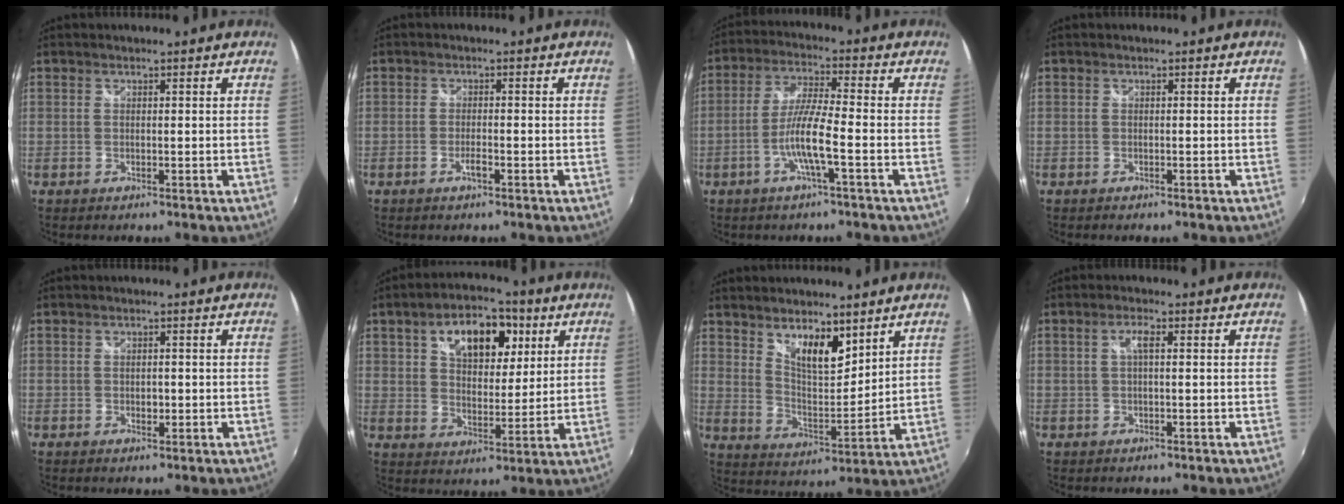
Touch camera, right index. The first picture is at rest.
{"total": 1.8, "force": [-1.1, 0.4, 1.4], "torque": [-0.032, 0.000, -0.022]}
{"total": 7.7, "force": [-3.0, -0.1, 7.1], "torque": [-0.147, 0.001, -0.058]}
{"total": 0.9, "force": [-0.7, 0.4, 0.3], "torque": [-0.010, -0.003, -0.012]}
{"total": 1.5, "force": [-0.3, 1.0, 1.0], "torque": [-0.016, 0.001, -0.005]}
{"total": 14.4, "force": [6.1, 8.3, 10.0], "torque": [-0.165, 0.028, 0.098]}
{"total": 9.2, "force": [6.3, 3.5, 5.8], "torque": [-0.093, -0.001, 0.114]}
{"total": 2.3, "force": [0.3, 0.4, 2.2], "torque": [-0.044, 0.005, 0.003]}